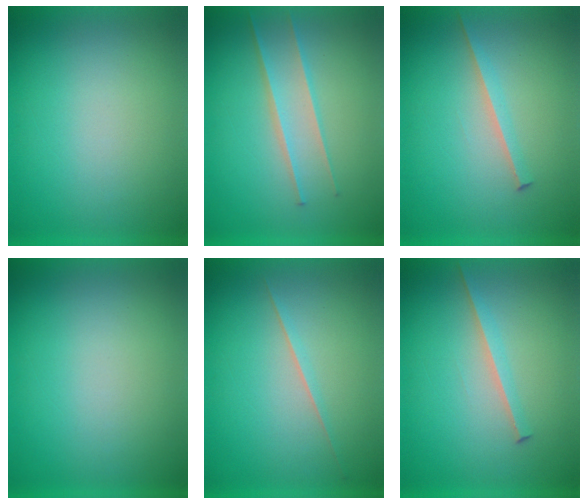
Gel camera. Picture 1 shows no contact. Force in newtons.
{"total": 2.4}
{"total": 1.8}
{"total": 1.2}
{"total": 1.8}
{"total": 1.6}